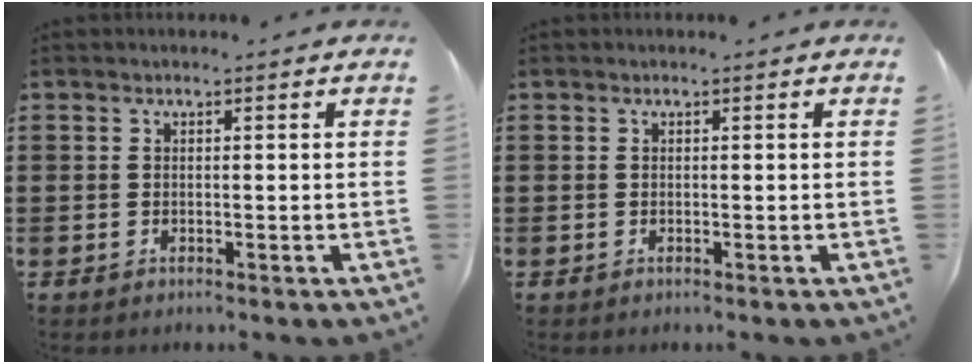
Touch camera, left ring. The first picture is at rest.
{"total": 0.0}